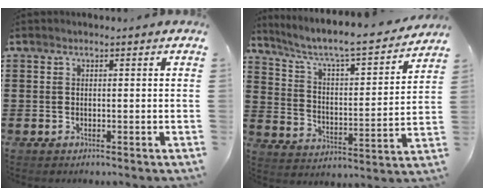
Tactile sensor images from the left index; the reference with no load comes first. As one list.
[{"total": 6.2, "force": [5.2, 0.4, 3.3], "torque": [-0.088, -0.045, 0.078]}]